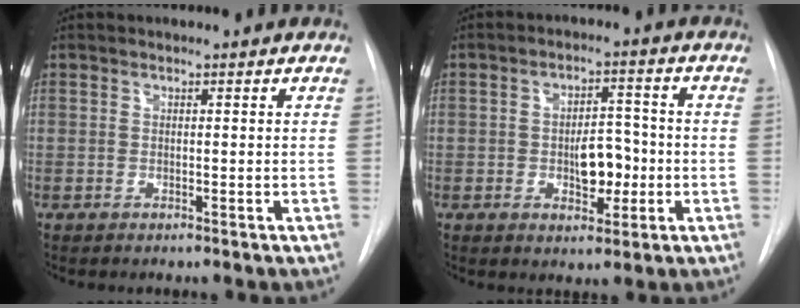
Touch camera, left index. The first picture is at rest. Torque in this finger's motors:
{"motor_torque": [0.03, 0.03, 0.13, 0.04]}